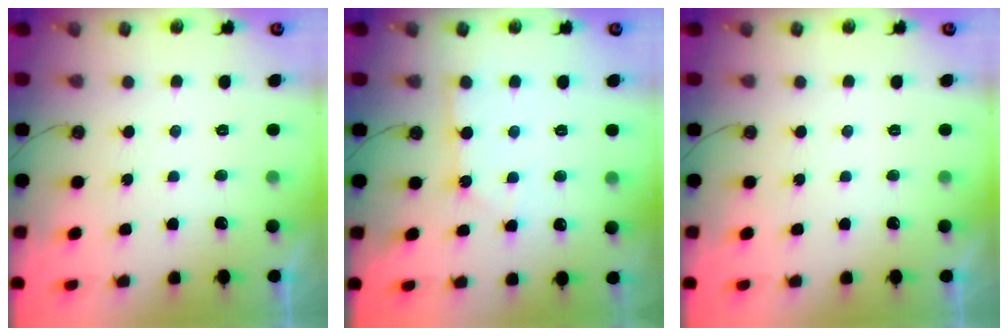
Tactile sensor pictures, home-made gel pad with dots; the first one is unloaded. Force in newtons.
{"total": 2.4, "press": 2.4, "slide": 0.4}
{"total": 0.0}